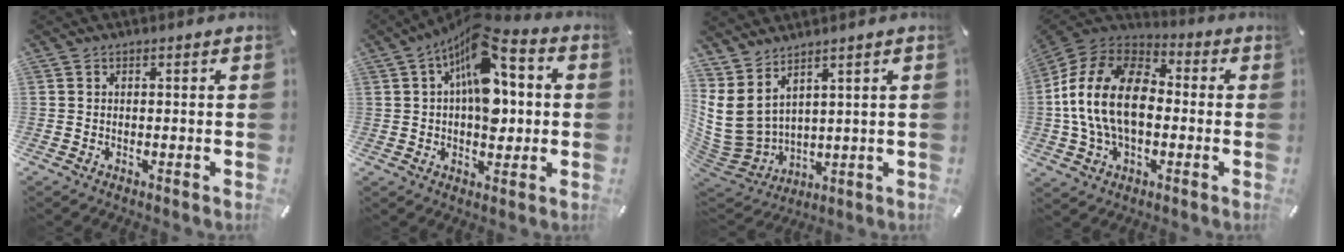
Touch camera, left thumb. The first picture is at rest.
{"total": 14.8, "force": [3.3, 8.3, 11.8], "torque": [-0.181, -0.024, 0.058]}
{"total": 9.1, "force": [4.5, 6.5, 4.6], "torque": [-0.133, -0.037, 0.090]}
{"total": 18.9, "force": [-2.1, 12.6, 13.9], "torque": [-0.290, 0.029, -0.036]}